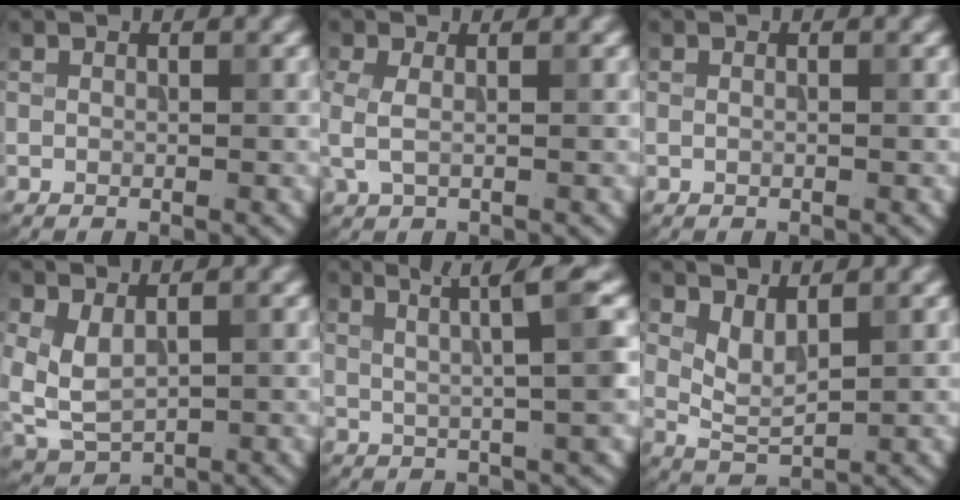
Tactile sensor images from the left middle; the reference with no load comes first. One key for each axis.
{"total": 2.0, "fx": 0.0, "fy": 0.8, "fz": 1.8, "tx": -0.047, "ty": 0.002, "tz": -0.002}
{"total": 0.0}
{"total": 4.1, "fx": 0.8, "fy": 2.5, "fz": 3.2, "tx": -0.080, "ty": -0.005, "tz": 0.020}
{"total": 5.5, "fx": 1.9, "fy": 0.9, "fz": 5.1, "tx": -0.065, "ty": 0.017, "tz": 0.031}
{"total": 2.5, "fx": 1.1, "fy": 1.0, "fz": 2.0, "tx": -0.049, "ty": -0.007, "tz": 0.029}